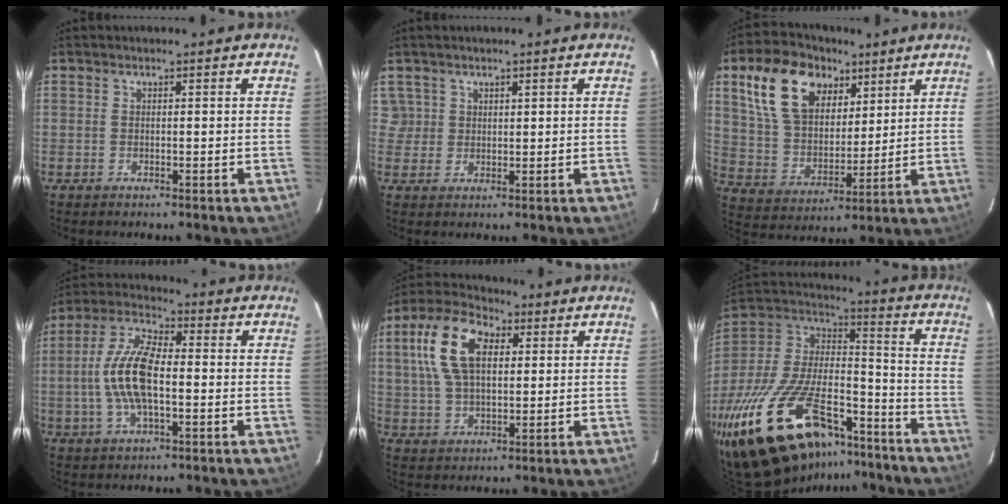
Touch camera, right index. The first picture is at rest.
{"total": 2.9, "force": [1.3, 2.6, -0.2], "torque": [0.026, 0.018, 0.023]}
{"total": 17.7, "force": [8.9, 11.0, 10.6], "torque": [-0.229, 0.047, 0.175]}
{"total": 12.2, "force": [-1.4, 4.8, 11.1], "torque": [-0.235, 0.010, -0.030]}
{"total": 13.9, "force": [4.0, 7.9, 10.8], "torque": [-0.220, 0.030, 0.071]}
{"total": 34.0, "force": [-21.9, 14.7, 21.5], "torque": [-0.425, -0.021, -0.342]}